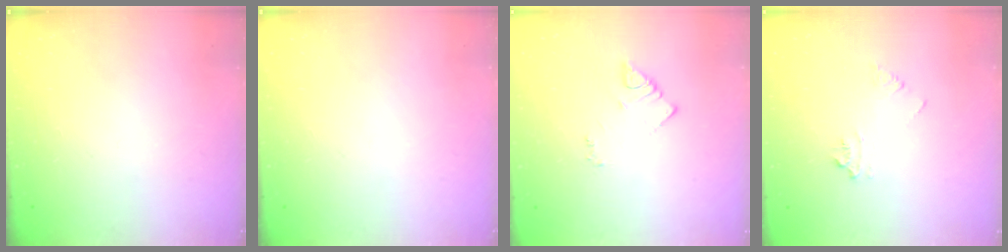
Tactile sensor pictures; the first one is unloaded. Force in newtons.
{"total": 0.0}
{"total": 2.9, "press": 2.9, "slide": 0.3}
{"total": 5.0, "press": 4.9, "slide": 0.6}